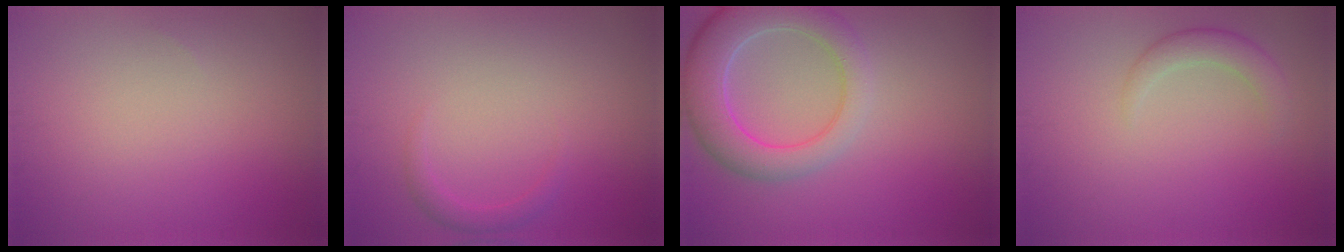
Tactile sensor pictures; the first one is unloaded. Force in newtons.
{"total": 1.3, "press": 1.3, "slide": 0.1}
{"total": 6.5, "press": 6.5, "slide": 0.7}
{"total": 2.2, "press": 2.2, "slide": 0.1}